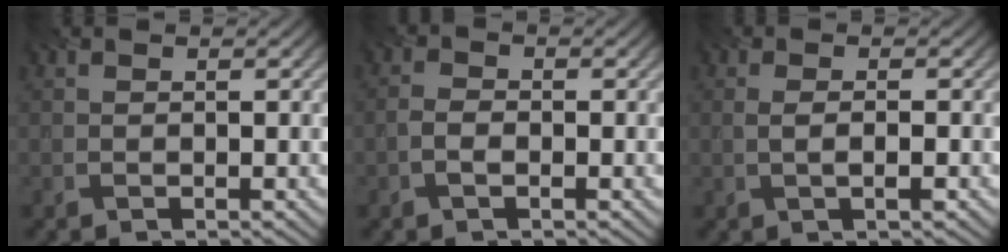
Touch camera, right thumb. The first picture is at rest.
{"total": 1.9, "force": [-0.8, 1.0, 1.4], "torque": [-0.030, 0.002, -0.020]}
{"total": 2.0, "force": [-0.2, 0.4, 1.9], "torque": [-0.038, -0.001, -0.005]}